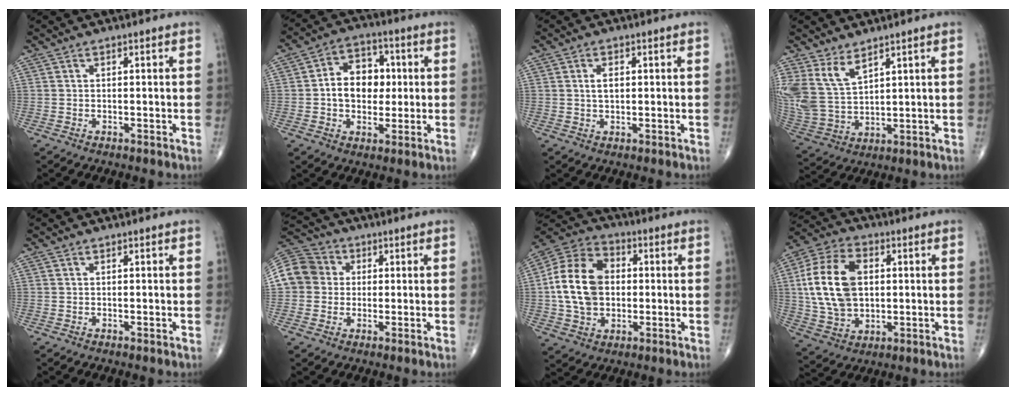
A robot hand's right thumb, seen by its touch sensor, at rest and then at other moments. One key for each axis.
{"total": 10.8, "fx": 0.4, "fy": 8.1, "fz": 7.1, "tx": -0.075, "ty": 0.019, "tz": 0.003}
{"total": 2.9, "fx": 0.6, "fy": 1.7, "fz": 2.2, "tx": -0.037, "ty": -0.001, "tz": 0.011}
{"total": 9.9, "fx": 6.0, "fy": 4.9, "fz": 6.2, "tx": -0.128, "ty": -0.026, "tz": 0.141}
{"total": 0.0}
{"total": 11.5, "fx": 1.1, "fy": 10.6, "fz": 4.4, "tx": -0.080, "ty": 0.030, "tz": 0.014}
{"total": 16.5, "fx": 0.5, "fy": 12.1, "fz": 11.2, "tx": -0.193, "ty": 0.024, "tz": 0.006}
{"total": 17.5, "fx": 2.1, "fy": 11.7, "fz": 12.9, "tx": -0.234, "ty": 0.008, "tz": 0.042}